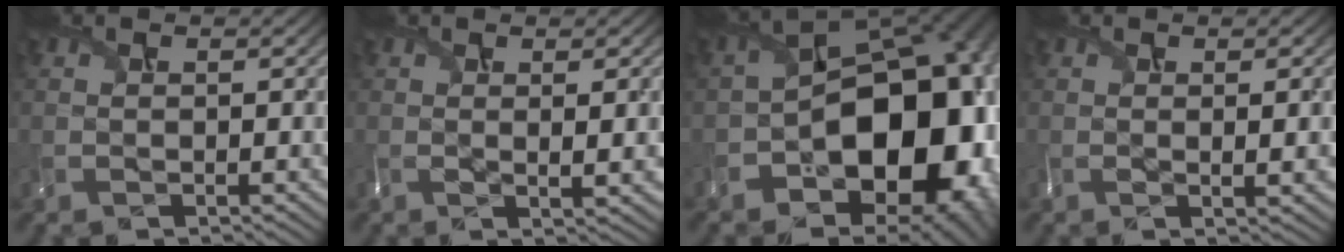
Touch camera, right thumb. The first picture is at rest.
{"total": 4.8, "force": [0.4, 1.1, 4.6], "torque": [-0.058, 0.012, 0.015]}
{"total": 18.8, "force": [-5.3, 12.3, 13.2], "torque": [-0.146, -0.032, -0.051]}
{"total": 4.3, "force": [0.2, 1.1, 4.1], "torque": [-0.049, 0.012, 0.009]}